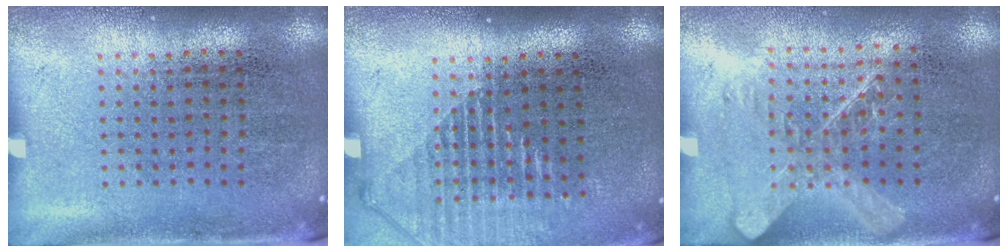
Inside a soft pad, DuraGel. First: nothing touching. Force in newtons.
{"total": 1.4, "press": 1.3, "slide": 0.6}
{"total": 1.5, "press": 1.3, "slide": 0.7}